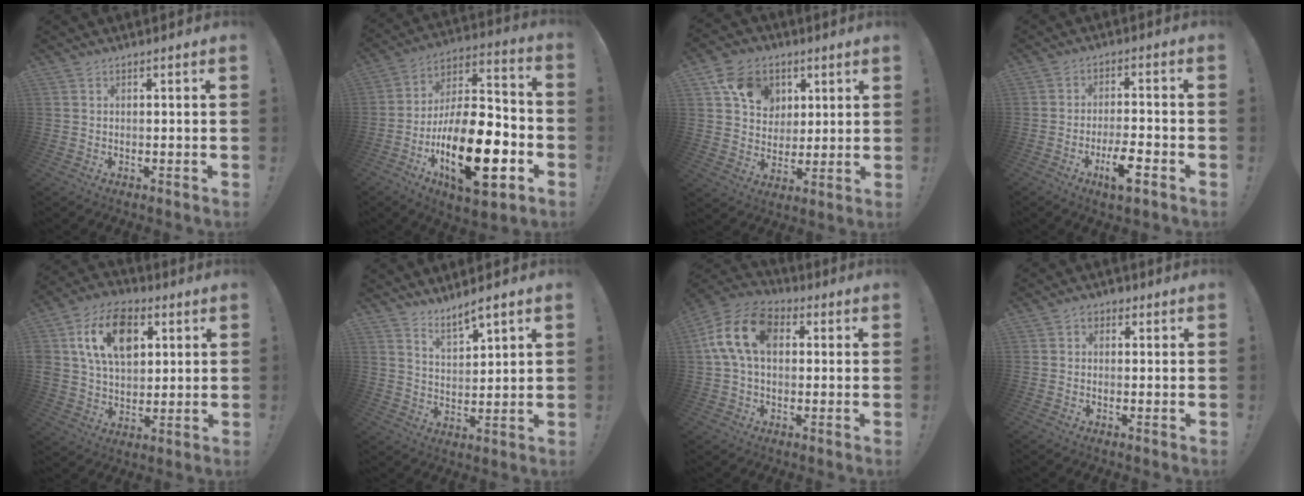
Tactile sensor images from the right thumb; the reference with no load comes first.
{"total": 25.5, "force": [-9.3, 11.0, 21.1], "torque": [-0.370, 0.046, -0.152]}
{"total": 13.8, "force": [5.9, 11.0, 5.9], "torque": [-0.085, -0.017, 0.117]}
{"total": 8.3, "force": [-4.5, 2.1, 6.7], "torque": [-0.104, 0.014, -0.078]}
{"total": 17.0, "force": [6.4, 11.7, 10.5], "torque": [-0.175, -0.005, 0.123]}
{"total": 6.4, "force": [5.6, 1.5, 2.8], "torque": [-0.044, -0.039, 0.099]}
{"total": 14.8, "force": [3.3, 9.7, 10.7], "torque": [-0.206, 0.014, 0.062]}
{"total": 2.6, "force": [0.6, 2.2, 1.3], "torque": [-0.010, 0.003, 0.007]}